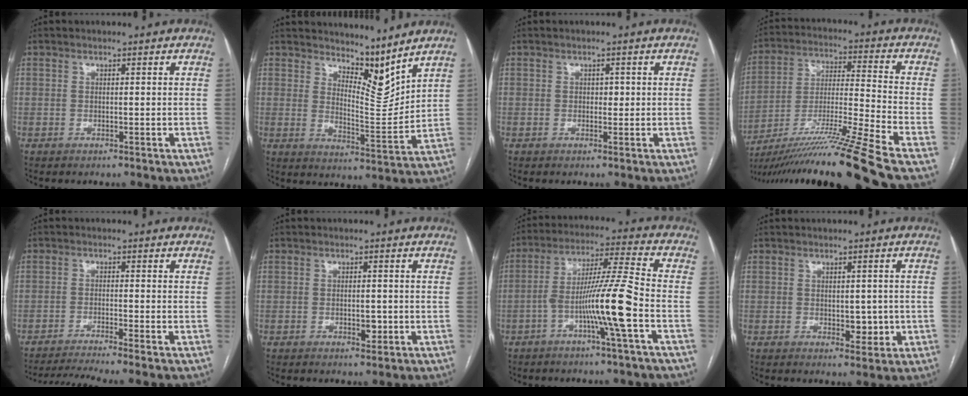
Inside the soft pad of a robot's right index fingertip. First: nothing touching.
{"total": 7.2, "force": [6.6, 1.3, 2.7], "torque": [-0.043, -0.026, 0.115]}
{"total": 1.2, "force": [0.2, 0.9, 0.8], "torque": [-0.008, 0.001, 0.000]}
{"total": 19.5, "force": [-15.4, -3.5, 11.4], "torque": [-0.204, -0.024, -0.273]}
{"total": 9.6, "force": [-7.8, -1.6, 5.3], "torque": [-0.083, -0.020, -0.129]}
{"total": 2.3, "force": [-0.5, 1.1, 1.9], "torque": [-0.031, -0.001, -0.003]}
{"total": 11.3, "force": [-3.9, -1.2, 10.5], "torque": [-0.197, 0.008, -0.073]}
{"total": 3.9, "force": [-0.4, 2.3, 3.1], "torque": [-0.036, 0.000, 0.003]}